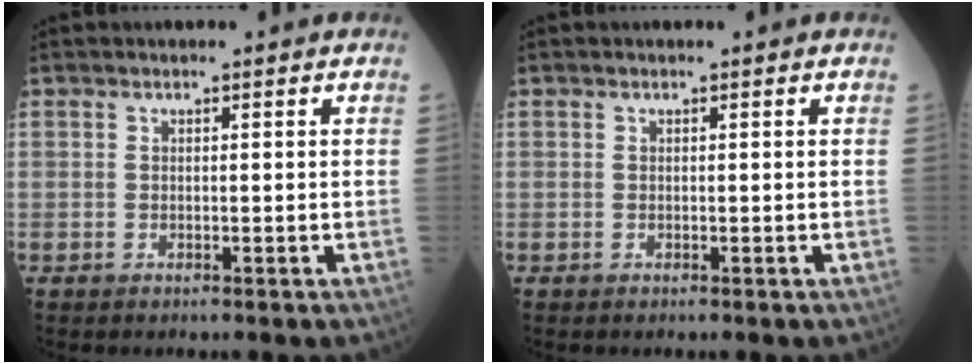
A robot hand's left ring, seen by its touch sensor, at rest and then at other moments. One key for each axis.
{"total": 0.0}